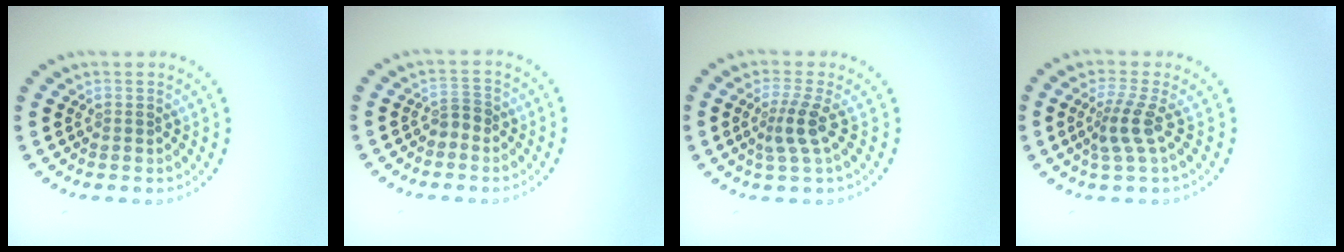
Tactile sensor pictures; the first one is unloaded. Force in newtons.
{"total": 1.1, "press": 0.9, "slide": 0.6}
{"total": 2.5, "press": 1.8, "slide": 1.8}
{"total": 2.6, "press": 1.8, "slide": 1.9}